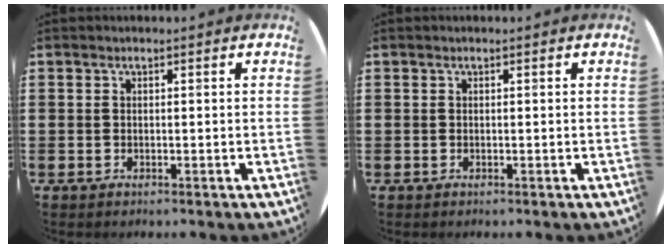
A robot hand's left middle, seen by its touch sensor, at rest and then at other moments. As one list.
[{"total": 0.0}]